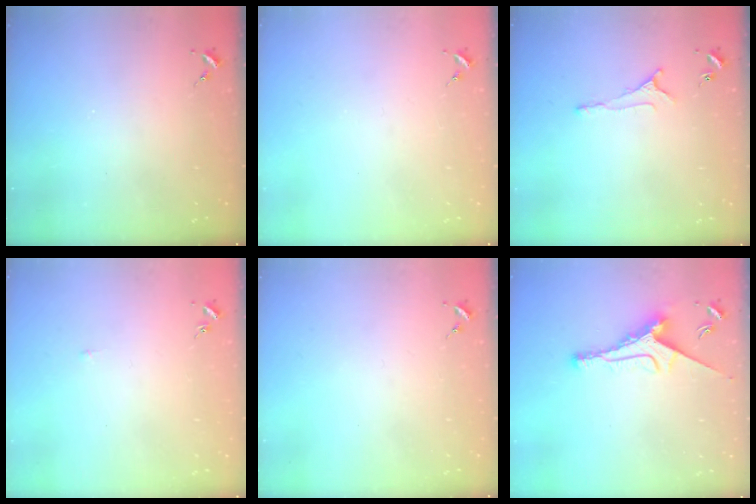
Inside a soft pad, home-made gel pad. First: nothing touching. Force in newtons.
{"total": 0.0}
{"total": 5.0, "press": 5.0, "slide": 0.8}
{"total": 2.6, "press": 2.6, "slide": 0.3}
{"total": 0.0}
{"total": 9.2, "press": 9.2, "slide": 0.2}